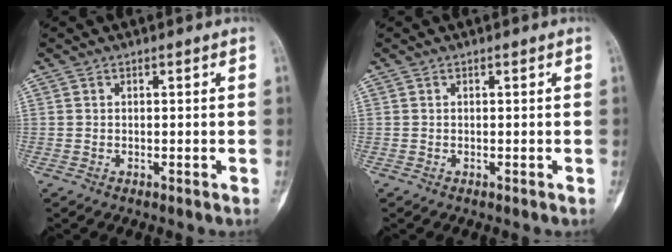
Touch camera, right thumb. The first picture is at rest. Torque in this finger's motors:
{"motor_torque": [0.75, 0.75, 0.06, 0.06, 0.00]}